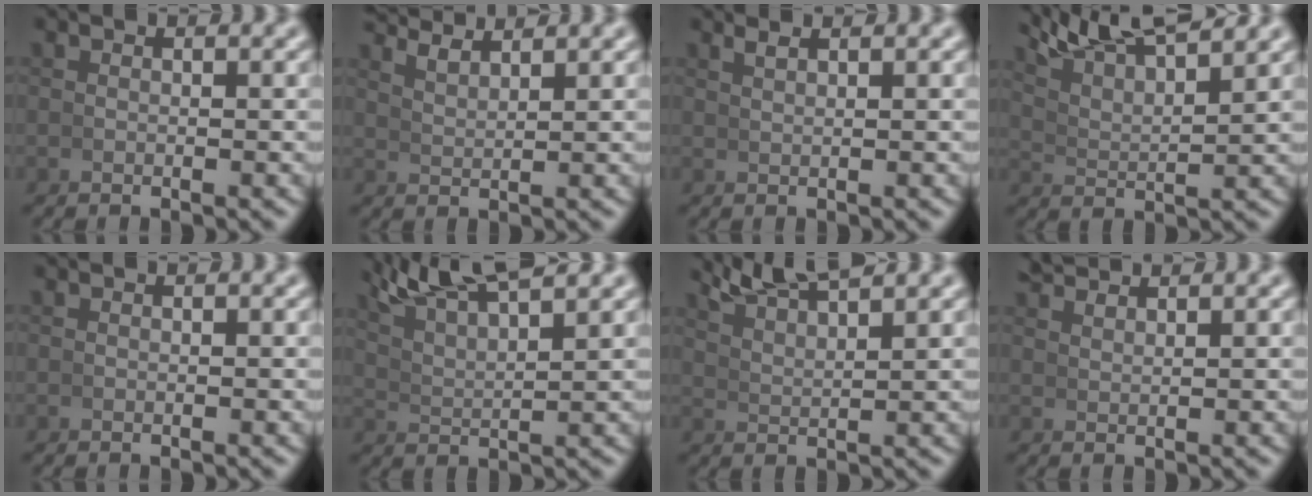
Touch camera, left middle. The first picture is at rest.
{"total": 3.3, "force": [3.1, 0.2, 1.2], "torque": [-0.020, 0.004, 0.058]}
{"total": 1.4, "force": [1.2, -0.3, 0.5], "torque": [-0.007, 0.006, 0.026]}
{"total": 7.1, "force": [6.0, 1.8, 3.4], "torque": [-0.068, 0.015, 0.099]}
{"total": 0.0}
{"total": 7.6, "force": [6.1, 2.4, 3.9], "torque": [-0.077, 0.018, 0.100]}
{"total": 5.3, "force": [4.7, 1.0, 2.3], "torque": [-0.044, 0.010, 0.084]}
{"total": 2.3, "force": [2.3, -0.3, 0.3], "torque": [-0.003, 0.005, 0.046]}